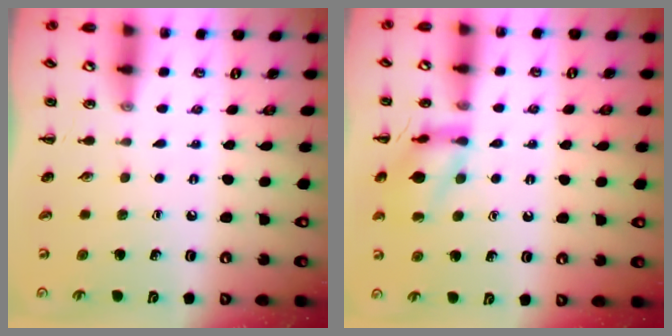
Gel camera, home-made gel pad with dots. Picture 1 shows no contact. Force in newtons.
{"total": 11.5, "press": 11.5, "slide": 0.4}